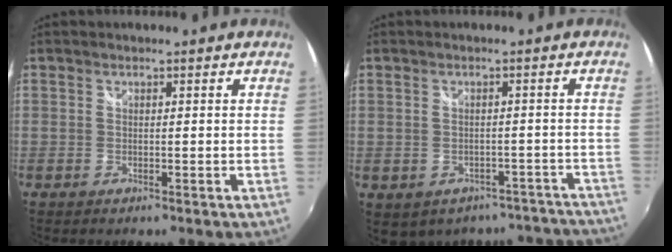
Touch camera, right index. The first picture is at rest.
{"total": 15.5, "force": [-12.3, 8.2, 4.5], "torque": [-0.080, 0.018, -0.119]}